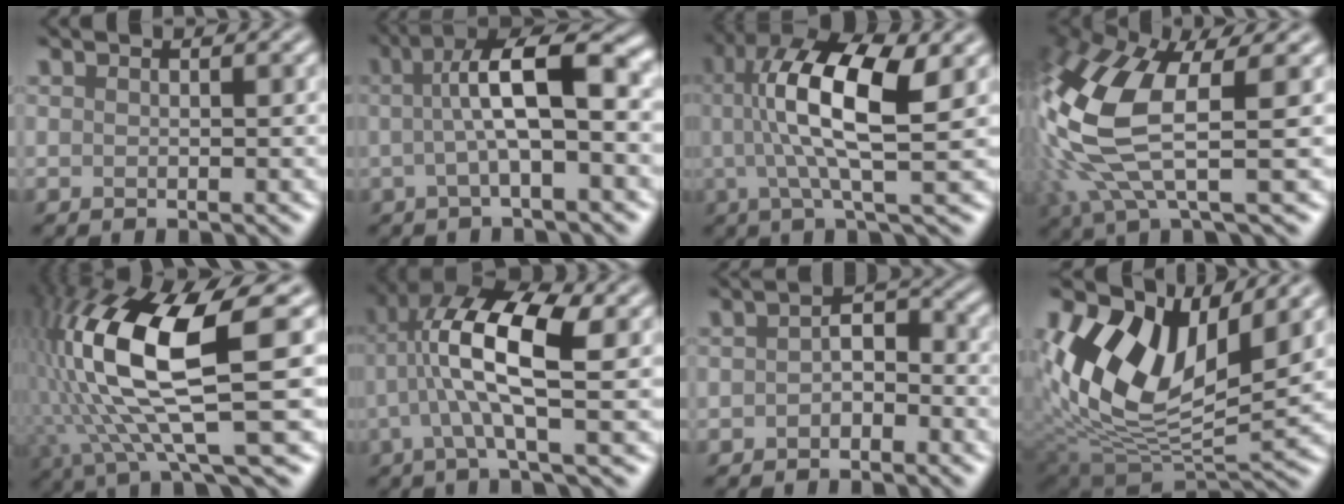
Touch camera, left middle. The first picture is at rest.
{"total": 5.7, "force": [-0.4, 0.3, 5.6], "torque": [-0.117, -0.009, 0.027]}
{"total": 7.9, "force": [0.2, 1.3, 7.8], "torque": [-0.164, -0.015, 0.044]}
{"total": 7.9, "force": [-0.4, 2.4, 7.5], "torque": [-0.235, -0.048, 0.045]}
{"total": 10.2, "force": [-0.4, 1.6, 10.1], "torque": [-0.244, -0.032, 0.043]}
{"total": 6.4, "force": [-0.6, 0.5, 6.3], "torque": [-0.161, -0.013, 0.030]}
{"total": 2.4, "force": [-2.3, -0.6, -0.3], "torque": [-0.025, -0.020, -0.005]}
{"total": 9.1, "force": [2.7, 5.0, 7.1], "torque": [-0.187, -0.027, 0.094]}